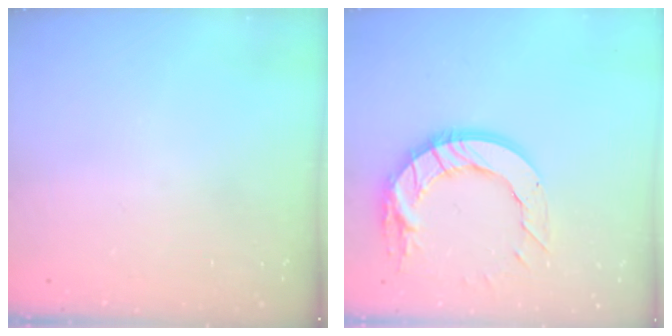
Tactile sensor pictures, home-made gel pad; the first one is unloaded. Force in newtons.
{"total": 15.4, "press": 15.3, "slide": 1.5}